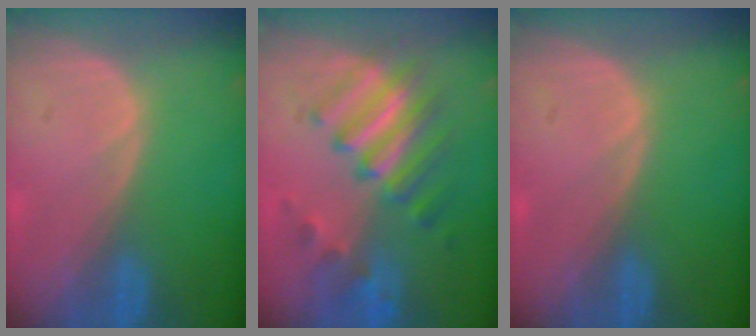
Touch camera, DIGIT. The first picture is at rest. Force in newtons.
{"total": 7.9, "press": 7.8, "slide": 1.0}
{"total": 0.0}